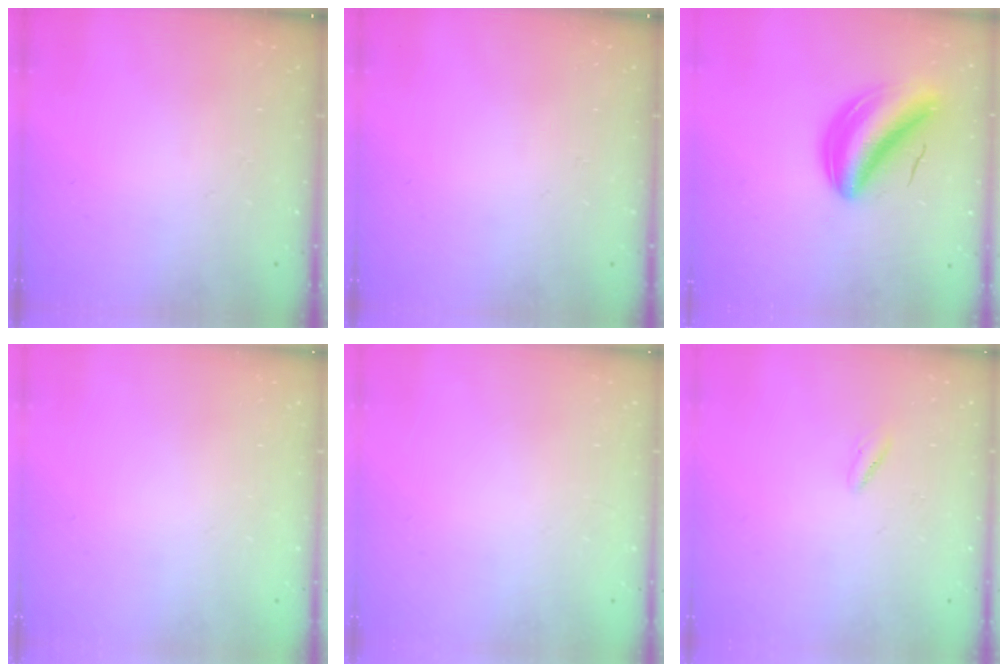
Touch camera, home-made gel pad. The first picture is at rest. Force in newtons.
{"total": 0.0}
{"total": 8.5, "press": 8.1, "slide": 2.6}
{"total": 2.2, "press": 2.2, "slide": 0.1}
{"total": 2.2, "press": 2.2, "slide": 0.1}
{"total": 2.3, "press": 2.2, "slide": 0.7}